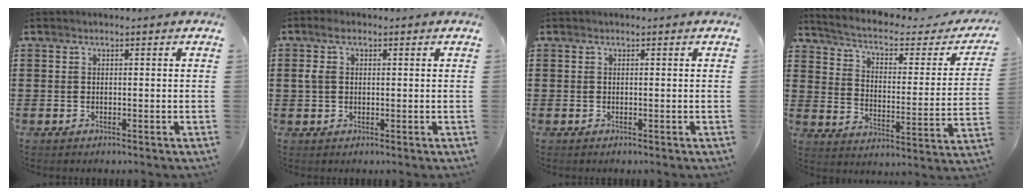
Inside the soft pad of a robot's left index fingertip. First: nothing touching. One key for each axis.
{"total": 3.2, "fx": 0.6, "fy": 2.0, "fz": 2.5, "tx": -0.062, "ty": 0.007, "tz": 0.007}
{"total": 0.0}
{"total": 3.5, "fx": 2.3, "fy": 1.1, "fz": 2.4, "tx": -0.063, "ty": -0.023, "tz": 0.029}